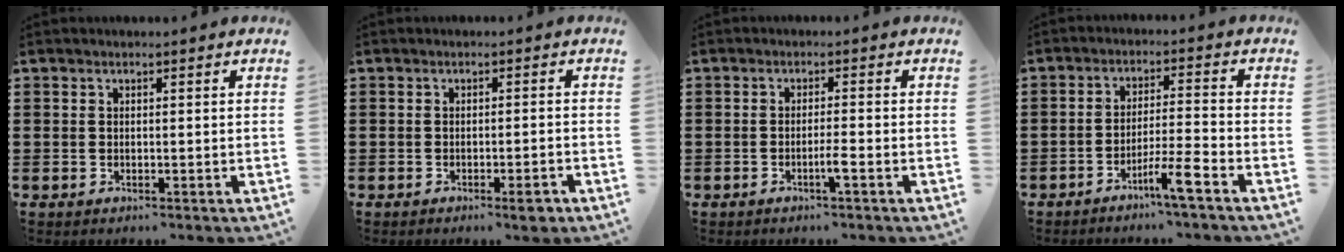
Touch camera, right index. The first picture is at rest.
{"total": 2.3, "force": [-1.4, 0.1, 1.7], "torque": [-0.028, -0.002, -0.025]}
{"total": 2.4, "force": [-1.2, -0.1, 2.1], "torque": [-0.035, -0.002, -0.023]}
{"total": 5.8, "force": [-4.3, -0.3, 3.9], "torque": [-0.068, -0.006, -0.079]}